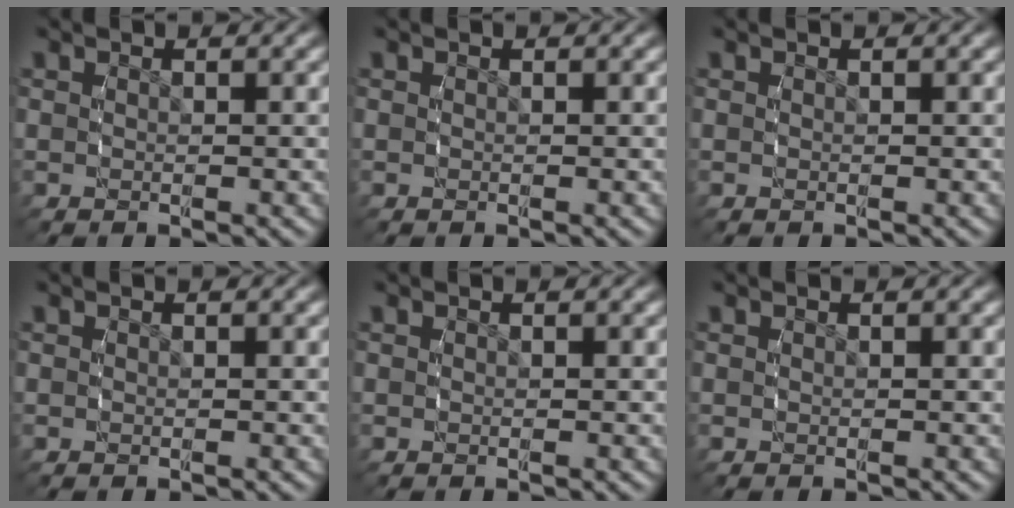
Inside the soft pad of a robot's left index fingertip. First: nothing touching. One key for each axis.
{"total": 0.0}
{"total": 0.0}
{"total": 0.0}
{"total": 0.0}
{"total": 0.0}